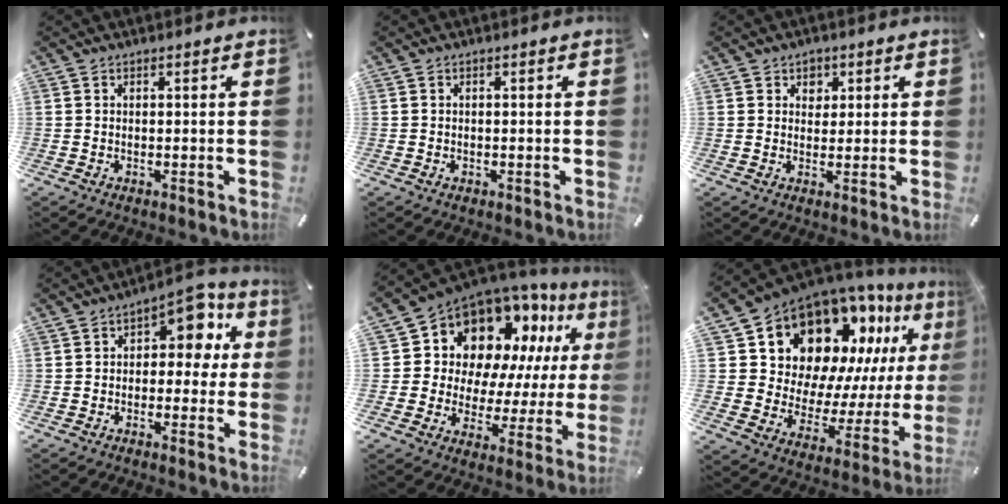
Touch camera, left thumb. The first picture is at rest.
{"total": 0.6, "force": [-0.2, 0.5, 0.2], "torque": [-0.002, 0.003, -0.005]}
{"total": 3.2, "force": [1.2, 2.8, 0.9], "torque": [0.000, -0.003, 0.016]}
{"total": 8.0, "force": [3.2, 5.1, 5.4], "torque": [-0.059, -0.029, 0.045]}
{"total": 14.2, "force": [8.8, 10.0, 4.8], "torque": [-0.083, -0.086, 0.160]}
{"total": 16.6, "force": [11.9, 10.0, 5.8], "torque": [-0.103, -0.115, 0.222]}